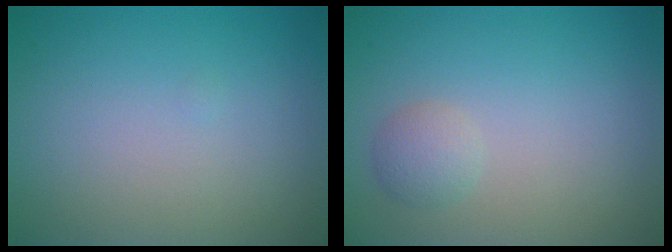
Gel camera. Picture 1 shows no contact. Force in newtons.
{"total": 1.5, "press": 1.5, "slide": 0.0}